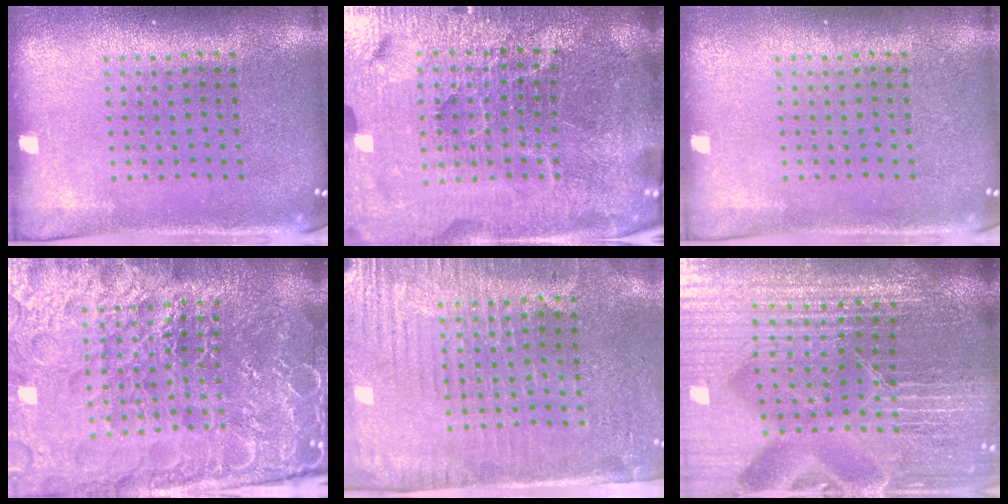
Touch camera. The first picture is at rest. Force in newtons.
{"total": 6.6, "press": 5.8, "slide": 3.2}
{"total": 0.0}
{"total": 5.9, "press": 5.4, "slide": 2.4}
{"total": 3.2, "press": 2.9, "slide": 1.3}
{"total": 5.9, "press": 5.4, "slide": 2.4}